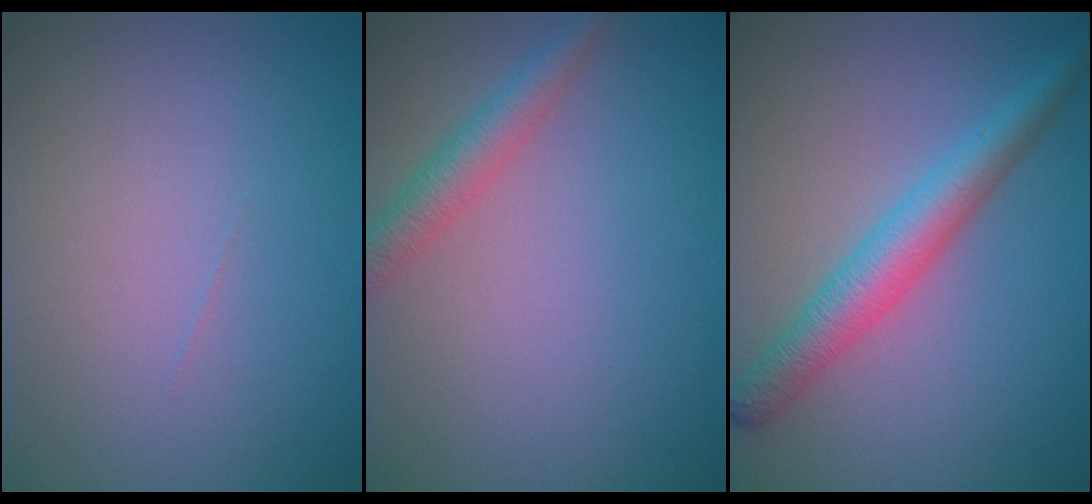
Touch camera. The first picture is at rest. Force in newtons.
{"total": 2.7, "press": 2.7, "slide": 0.1}
{"total": 4.4, "press": 4.4, "slide": 0.1}